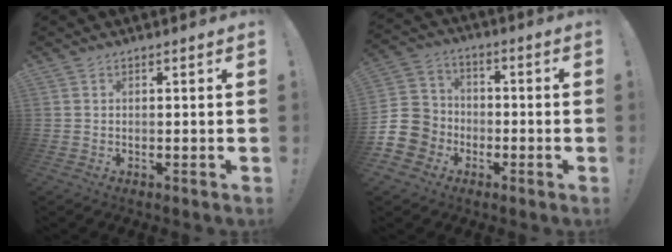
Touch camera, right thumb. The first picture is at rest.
{"total": 11.8, "force": [-4.4, 10.3, 3.6], "torque": [-0.071, 0.039, -0.077]}